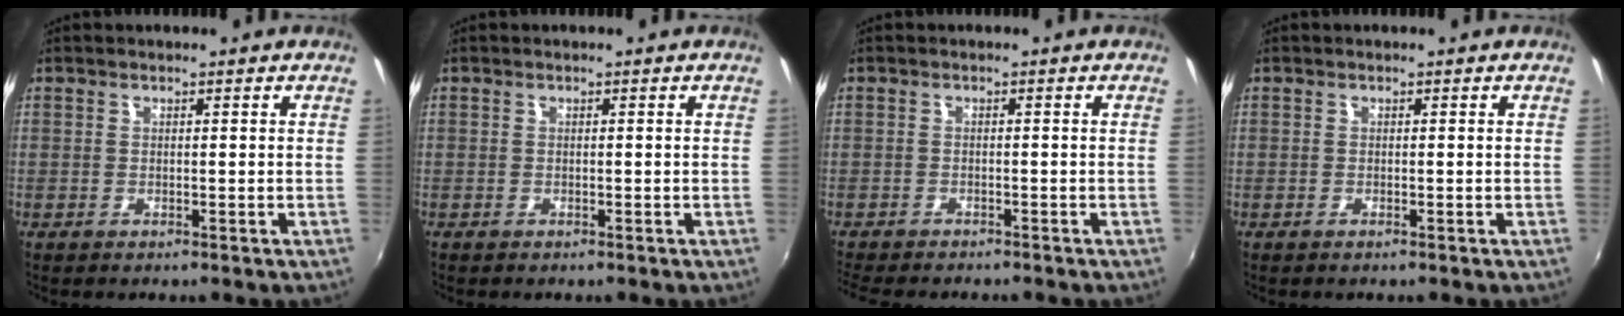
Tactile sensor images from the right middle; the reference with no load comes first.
{"total": 0.0}
{"total": 6.0, "force": [-5.5, 1.0, 2.2], "torque": [-0.058, -0.020, -0.090]}
{"total": 0.0}